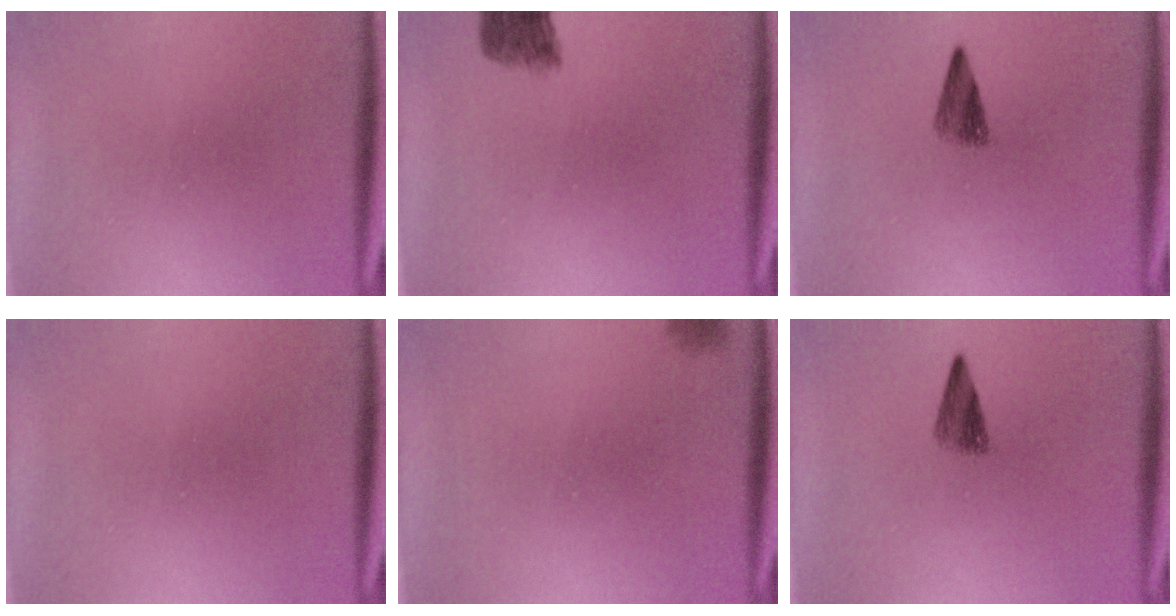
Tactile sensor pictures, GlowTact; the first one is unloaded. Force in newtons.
{"total": 4.3}
{"total": 2.7}
{"total": 0.0}
{"total": 1.6}
{"total": 2.7}